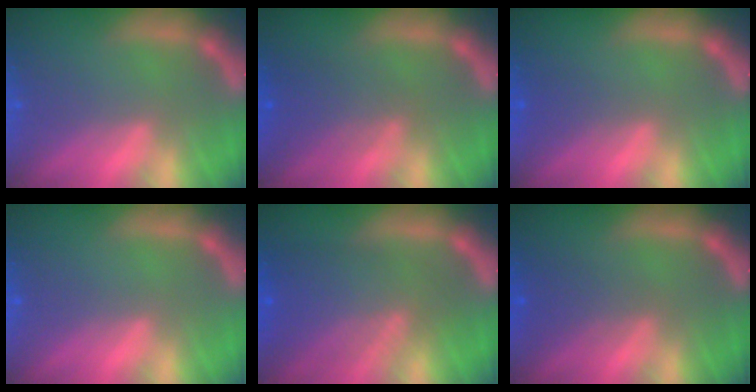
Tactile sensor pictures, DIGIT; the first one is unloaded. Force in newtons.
{"total": 3.5}
{"total": 1.5}
{"total": 0.0}
{"total": 7.5}
{"total": 2.5}